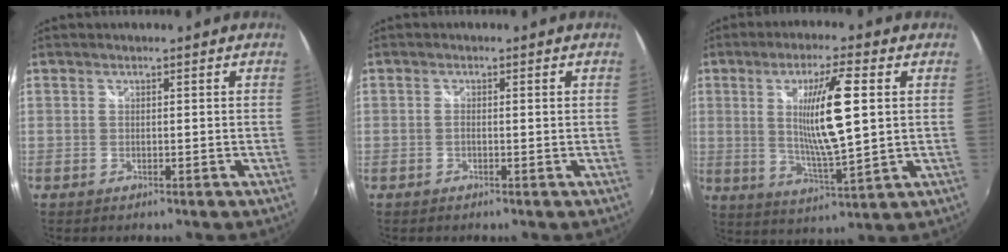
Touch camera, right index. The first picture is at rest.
{"total": 0.7, "force": [-0.1, 0.0, 0.7], "torque": [-0.010, 0.002, -0.004]}
{"total": 11.9, "force": [2.3, 1.1, 11.7], "torque": [-0.206, -0.009, 0.043]}